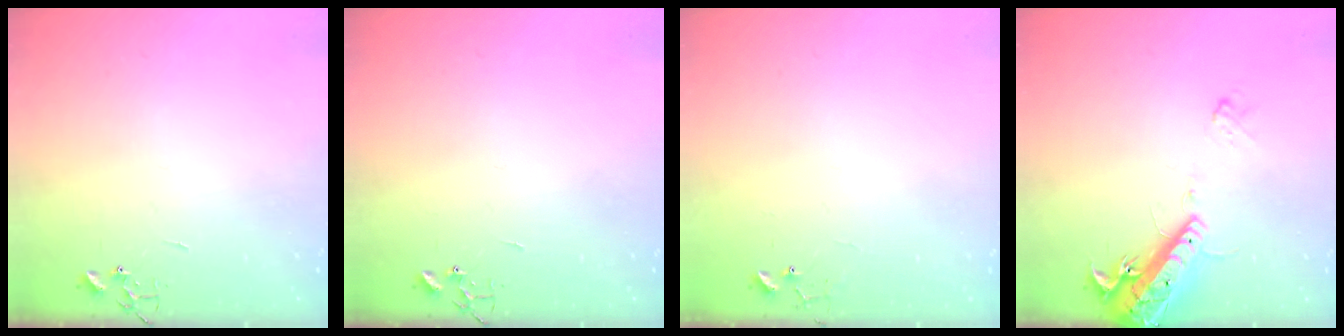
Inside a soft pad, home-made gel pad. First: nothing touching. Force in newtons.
{"total": 0.0}
{"total": 6.1, "press": 6.0, "slide": 0.4}
{"total": 15.1, "press": 14.7, "slide": 3.5}